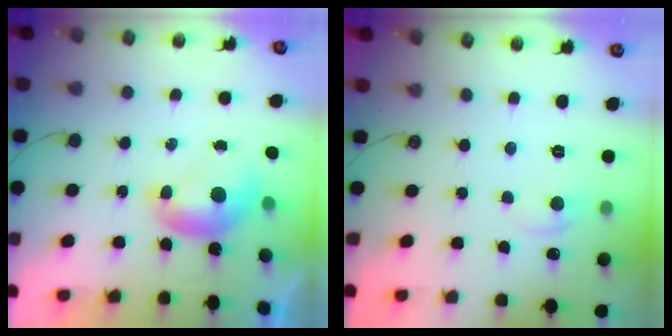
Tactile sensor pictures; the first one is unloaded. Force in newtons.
{"total": 1.6, "press": 1.4, "slide": 0.7}